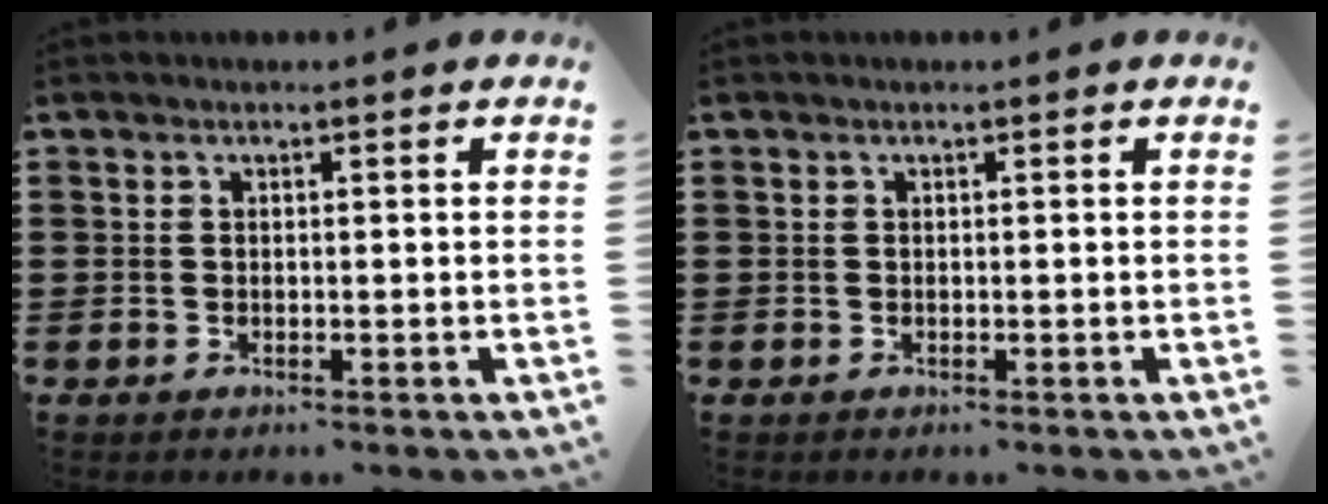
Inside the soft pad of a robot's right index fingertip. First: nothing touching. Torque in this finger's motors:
{"motor_torque": [0.00, 0.00, 0.00, -0.01]}